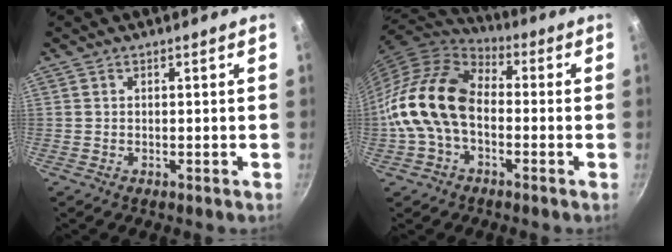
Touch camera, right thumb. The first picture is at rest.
{"total": 15.8, "force": [-2.1, 10.5, 11.5], "torque": [-0.197, 0.041, -0.057]}